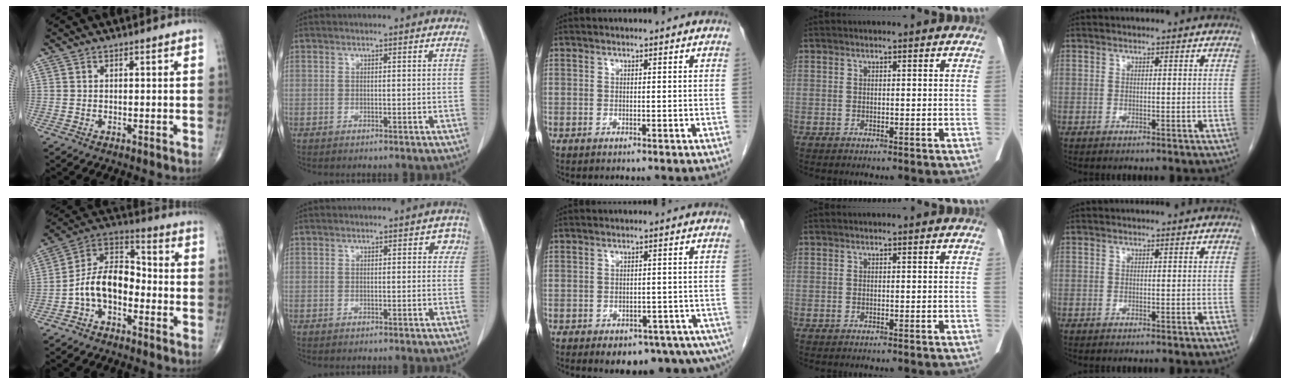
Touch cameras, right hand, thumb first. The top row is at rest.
{"thumb": {"total": 11.3, "force": [-3.5, 7.0, 8.1], "torque": [-0.128, 0.055, -0.078]}, "index": {"total": 2.1, "force": [0.8, 1.3, 1.4], "torque": [-0.005, 0.010, 0.005]}, "middle": {"total": 10.8, "force": [-7.6, 4.5, 6.2], "torque": [-0.058, 0.005, -0.095]}}